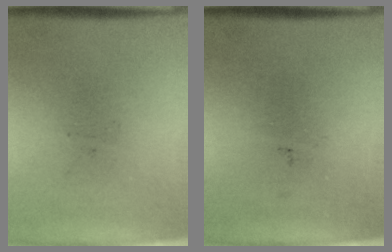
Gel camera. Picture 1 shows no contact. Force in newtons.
{"total": 0.0}